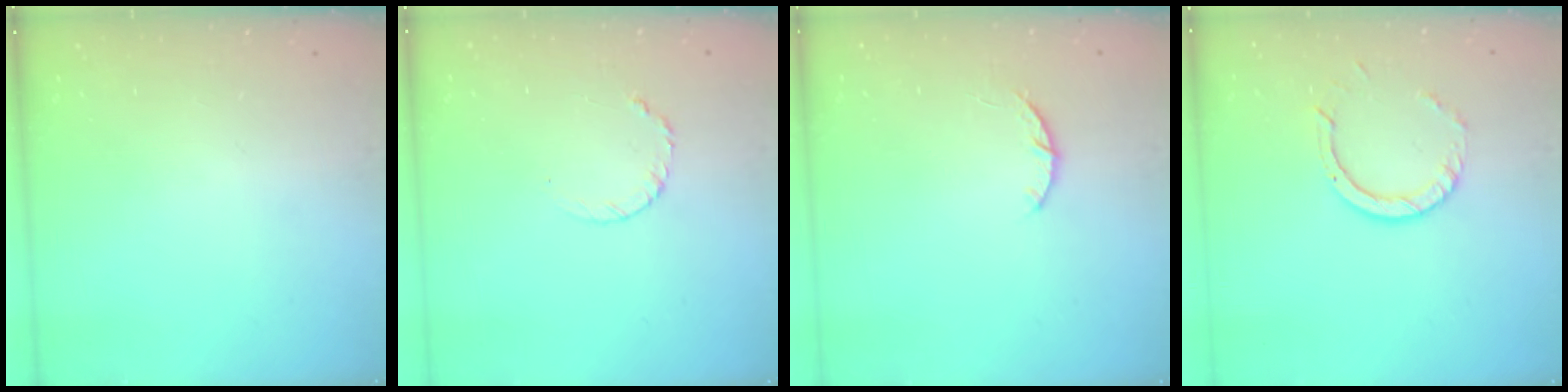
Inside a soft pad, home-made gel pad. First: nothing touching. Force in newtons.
{"total": 3.7, "press": 3.7, "slide": 0.5}
{"total": 3.0, "press": 2.9, "slide": 0.5}
{"total": 4.2, "press": 4.2, "slide": 0.3}